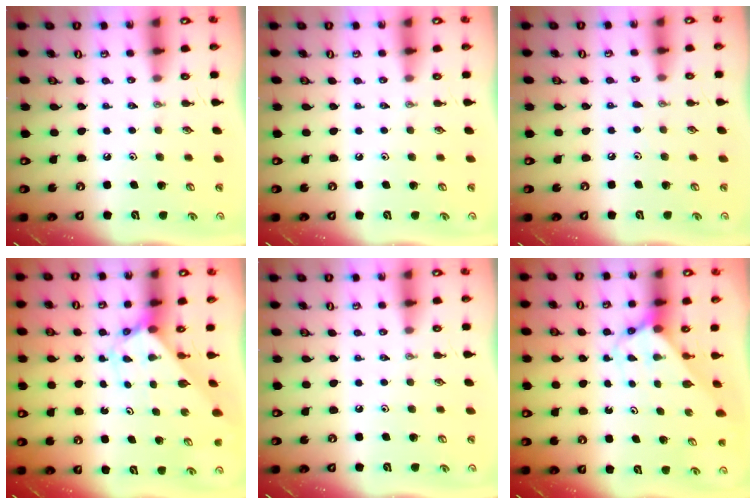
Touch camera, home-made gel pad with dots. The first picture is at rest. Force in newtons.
{"total": 0.0}
{"total": 2.7, "press": 2.6, "slide": 0.3}
{"total": 2.5, "press": 2.5, "slide": 0.2}
{"total": 0.0}
{"total": 2.7, "press": 2.7, "slide": 0.2}